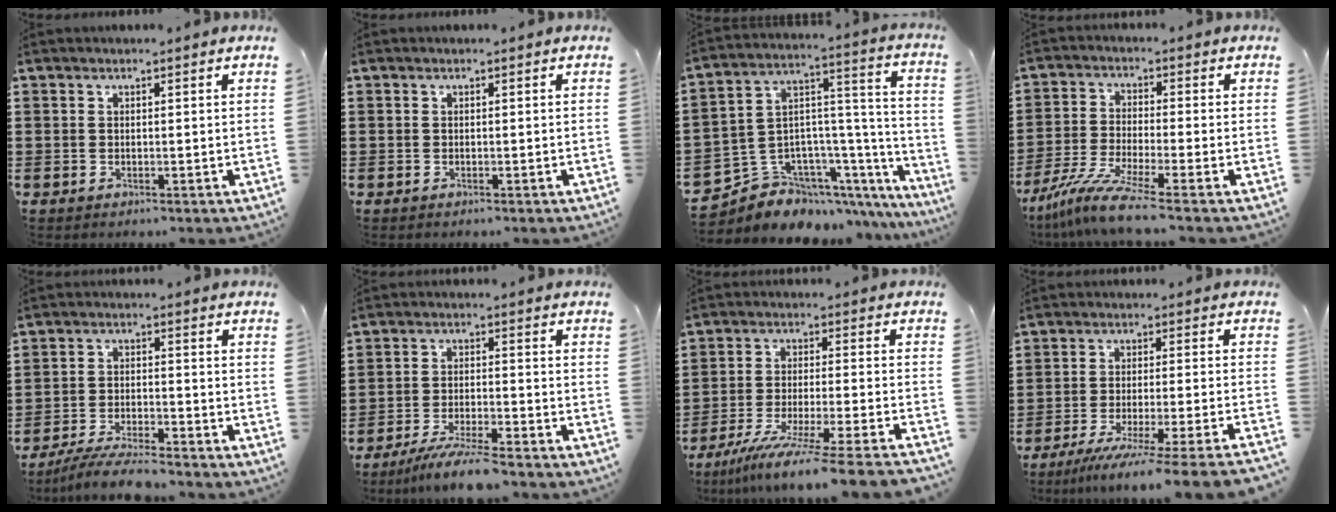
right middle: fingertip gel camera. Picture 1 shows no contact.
{"total": 0.0}
{"total": 6.3, "force": [-4.5, 4.3, 0.2], "torque": [-0.024, -0.018, -0.082]}
{"total": 7.6, "force": [-5.9, -0.1, 4.9], "torque": [-0.109, -0.018, -0.116]}
{"total": 5.8, "force": [-5.4, 0.2, 2.1], "torque": [-0.047, -0.008, -0.105]}
{"total": 5.9, "force": [-5.3, 0.0, 2.7], "torque": [-0.055, -0.012, -0.101]}
{"total": 9.2, "force": [-8.0, -1.1, 4.5], "torque": [-0.079, -0.016, -0.158]}
{"total": 6.9, "force": [-5.9, -1.1, 3.4], "torque": [-0.053, -0.020, -0.116]}